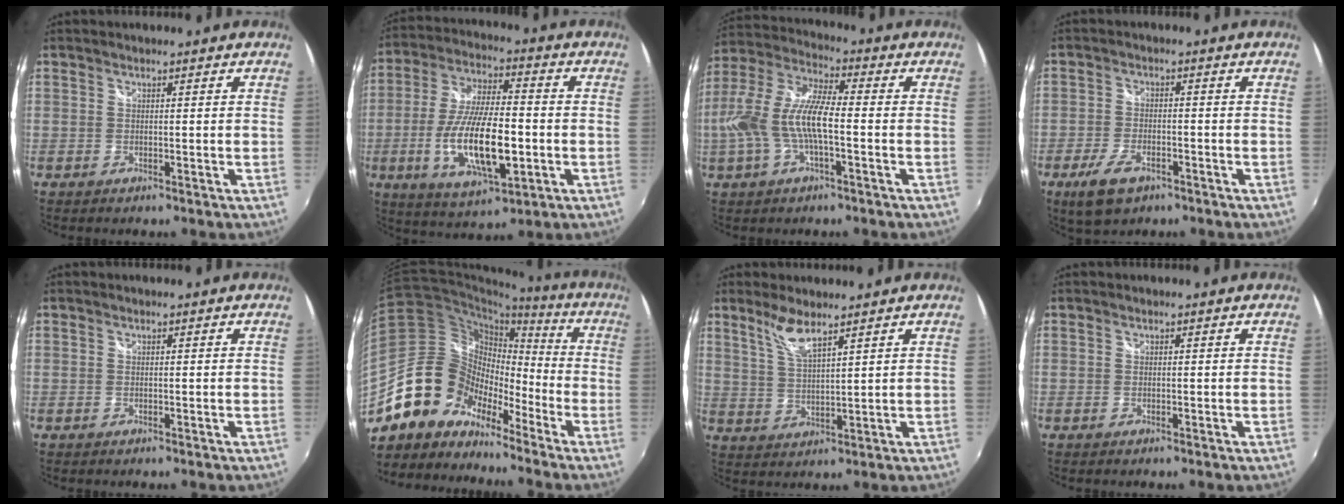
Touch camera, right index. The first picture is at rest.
{"total": 17.0, "force": [-4.0, 5.9, 15.5], "torque": [-0.310, -0.015, -0.067]}
{"total": 13.2, "force": [-2.6, 3.9, 12.4], "torque": [-0.252, 0.001, -0.050]}
{"total": 7.5, "force": [-4.6, 3.7, 4.7], "torque": [-0.118, -0.014, -0.080]}
{"total": 0.0}
{"total": 15.6, "force": [-11.3, 9.8, 4.5], "torque": [-0.096, 0.030, -0.219]}
{"total": 5.4, "force": [4.1, 0.7, 3.5], "torque": [-0.073, -0.001, 0.085]}
{"total": 0.0}